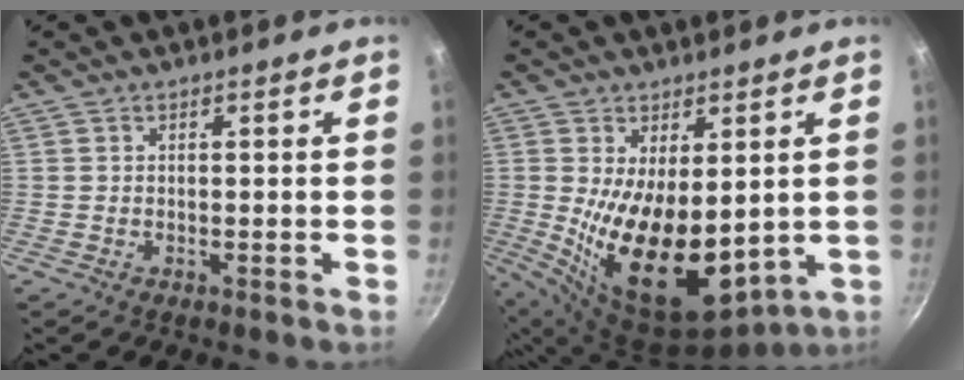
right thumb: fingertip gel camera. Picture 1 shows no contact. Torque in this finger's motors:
{"motor_torque": [-0.52, 1.84, 2.18, 0.48, 0.31]}